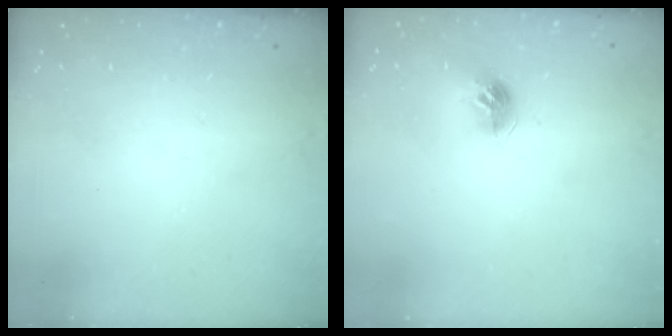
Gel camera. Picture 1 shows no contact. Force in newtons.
{"total": 8.6, "press": 8.6, "slide": 0.0}